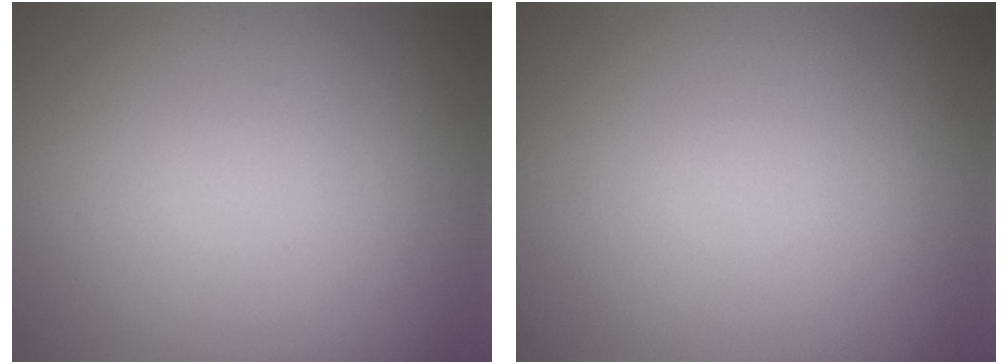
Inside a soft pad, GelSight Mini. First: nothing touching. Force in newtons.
{"total": 0.0}